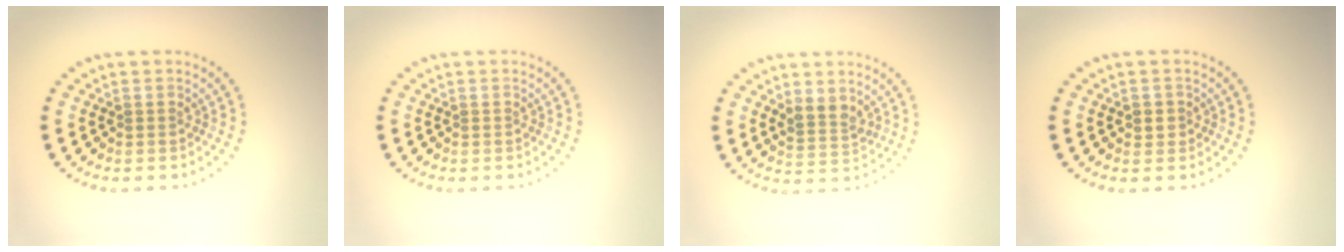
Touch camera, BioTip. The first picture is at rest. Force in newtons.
{"total": 0.0}
{"total": 2.1, "press": 1.8, "slide": 1.0}
{"total": 1.0, "press": 0.9, "slide": 0.5}